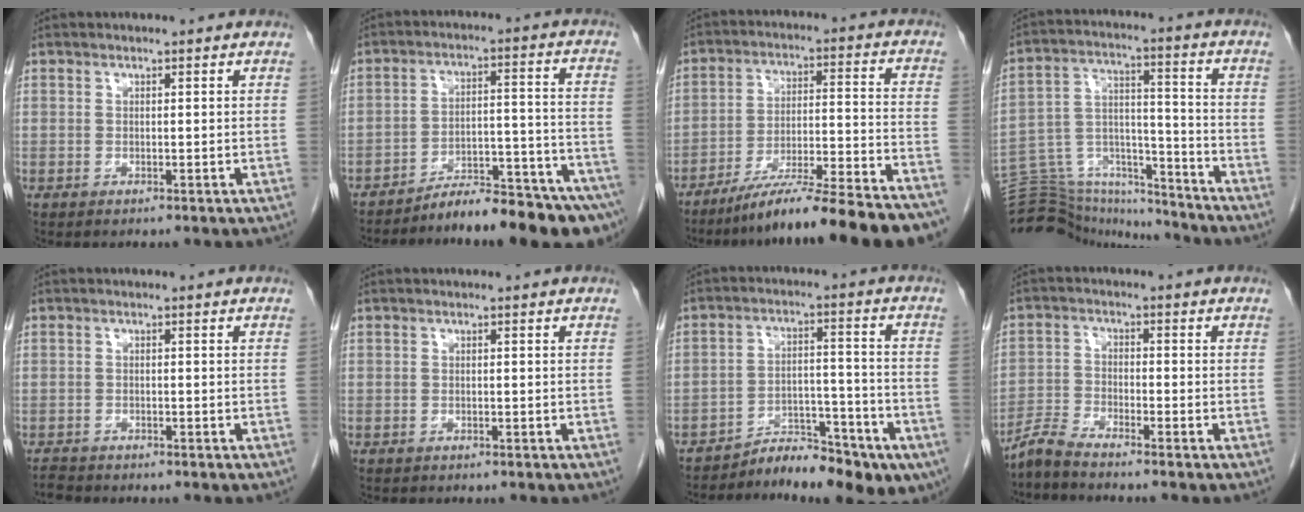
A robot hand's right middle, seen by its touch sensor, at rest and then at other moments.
{"total": 14.0, "force": [-11.9, 2.1, 7.2], "torque": [-0.070, 0.042, -0.176]}
{"total": 20.6, "force": [-17.7, 0.1, 10.5], "torque": [-0.121, -0.002, -0.270]}
{"total": 19.2, "force": [-18.4, 4.4, 3.5], "torque": [-0.084, 0.044, -0.288]}
{"total": 2.0, "force": [-1.9, 0.5, 0.2], "torque": [-0.004, -0.007, -0.034]}
{"total": 0.7, "force": [-0.6, 0.3, 0.2], "torque": [-0.007, 0.001, -0.010]}
{"total": 11.2, "force": [-9.1, 3.5, 5.5], "torque": [-0.053, 0.042, -0.139]}
{"total": 3.8, "force": [-3.7, -0.4, 0.8], "torque": [-0.019, -0.018, -0.078]}